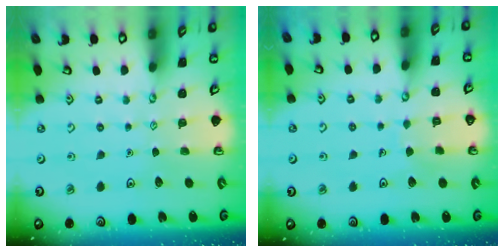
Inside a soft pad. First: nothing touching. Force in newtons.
{"total": 4.1, "press": 4.1, "slide": 0.2}